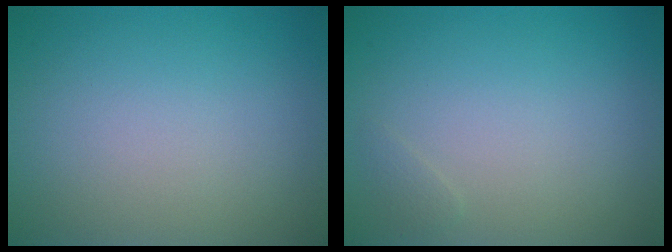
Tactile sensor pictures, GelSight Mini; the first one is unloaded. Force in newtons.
{"total": 0.5, "press": 0.5, "slide": 0.0}